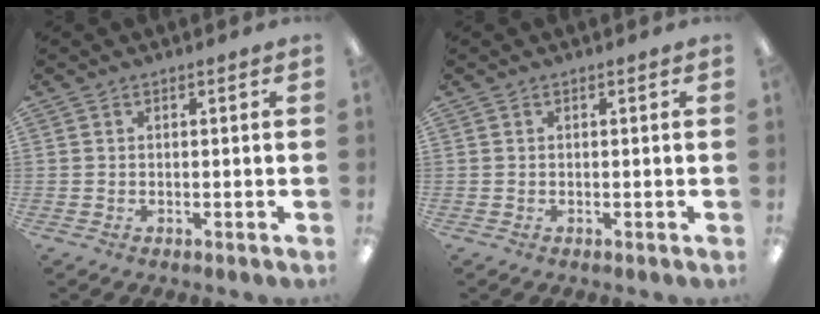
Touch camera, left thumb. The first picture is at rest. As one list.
[{"total": 0.0}]